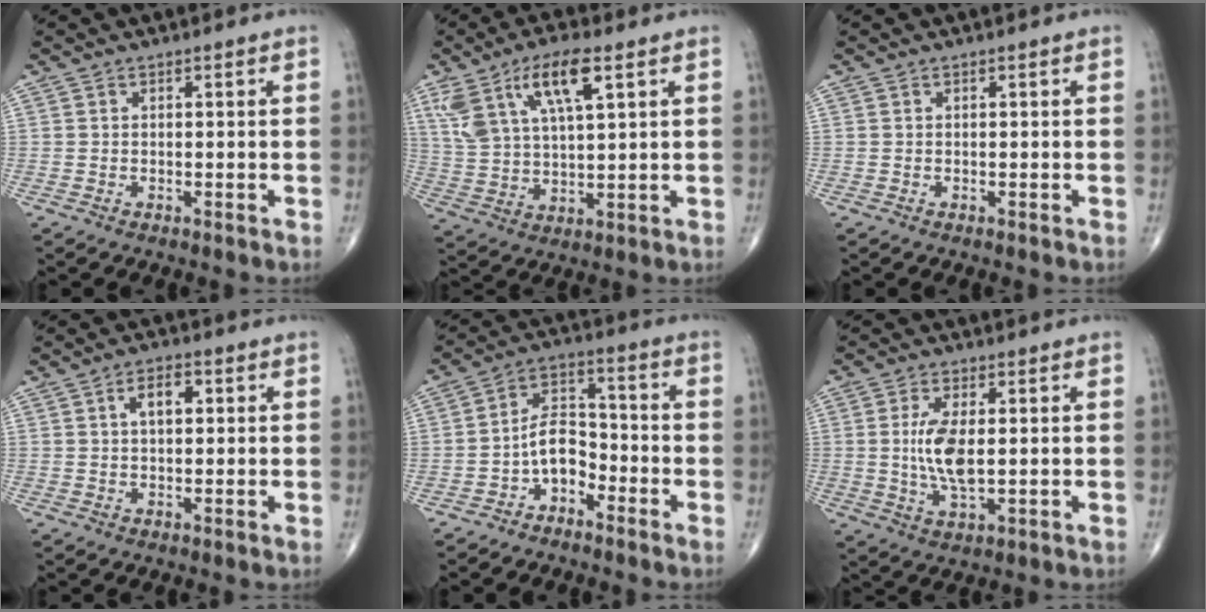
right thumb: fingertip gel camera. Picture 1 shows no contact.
{"total": 13.0, "force": [6.4, 4.4, 10.4], "torque": [-0.204, -0.009, 0.125]}
{"total": 0.0}
{"total": 4.7, "force": [1.2, 2.4, 3.8], "torque": [-0.058, 0.007, 0.018]}
{"total": 7.4, "force": [-3.5, 4.6, 4.5], "torque": [-0.059, 0.044, -0.074]}
{"total": 8.2, "force": [0.5, 3.3, 7.4], "torque": [-0.153, -0.013, 0.012]}